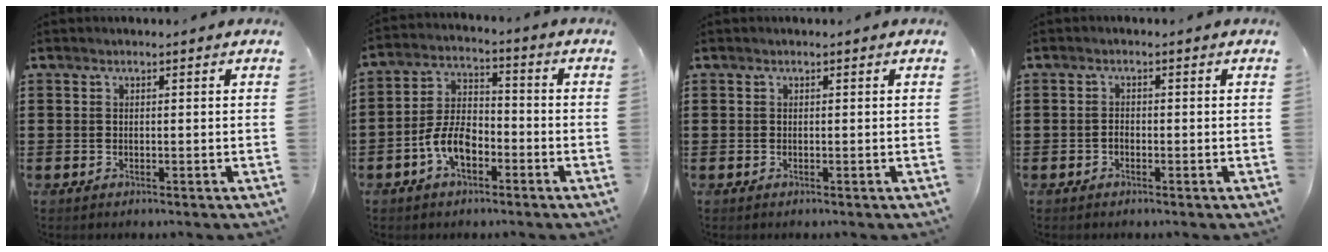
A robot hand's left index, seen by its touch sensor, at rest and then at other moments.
{"total": 7.2, "force": [-3.5, 3.9, 5.1], "torque": [-0.127, 0.004, -0.073]}
{"total": 0.0}
{"total": 1.1, "force": [-0.6, 0.6, 0.6], "torque": [-0.016, 0.000, -0.012]}